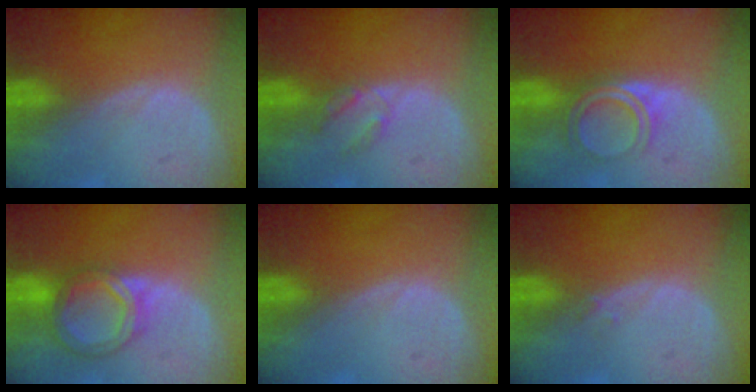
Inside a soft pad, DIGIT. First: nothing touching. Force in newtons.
{"total": 2.5, "press": 2.5, "slide": 0.3}
{"total": 4.9, "press": 4.3, "slide": 2.4}
{"total": 6.6, "press": 6.0, "slide": 2.8}
{"total": 0.0}
{"total": 0.7, "press": 0.7, "slide": 0.1}